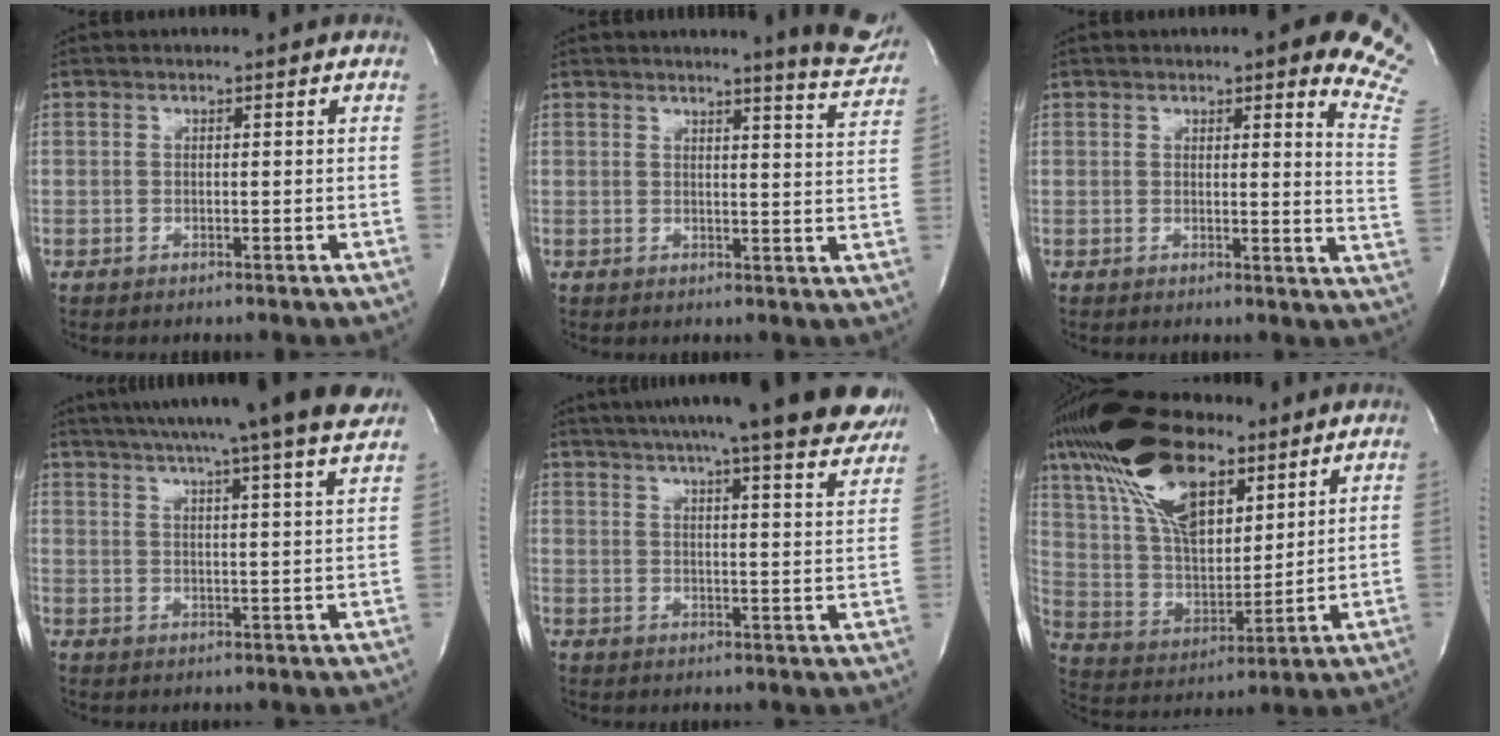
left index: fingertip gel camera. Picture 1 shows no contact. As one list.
[{"total": 7.3, "force": [6.9, -0.2, 2.5], "torque": [-0.031, -0.044, 0.063]}, {"total": 12.0, "force": [8.5, 1.5, 8.3], "torque": [-0.086, -0.055, 0.062]}, {"total": 20.3, "force": [17.3, -1.0, 10.5], "torque": [-0.179, -0.013, 0.226]}, {"total": 23.9, "force": [20.7, 1.8, 11.9], "torque": [-0.176, -0.026, 0.253]}, {"total": 21.6, "force": [12.5, 9.4, 14.8], "torque": [-0.316, 0.031, 0.228]}]